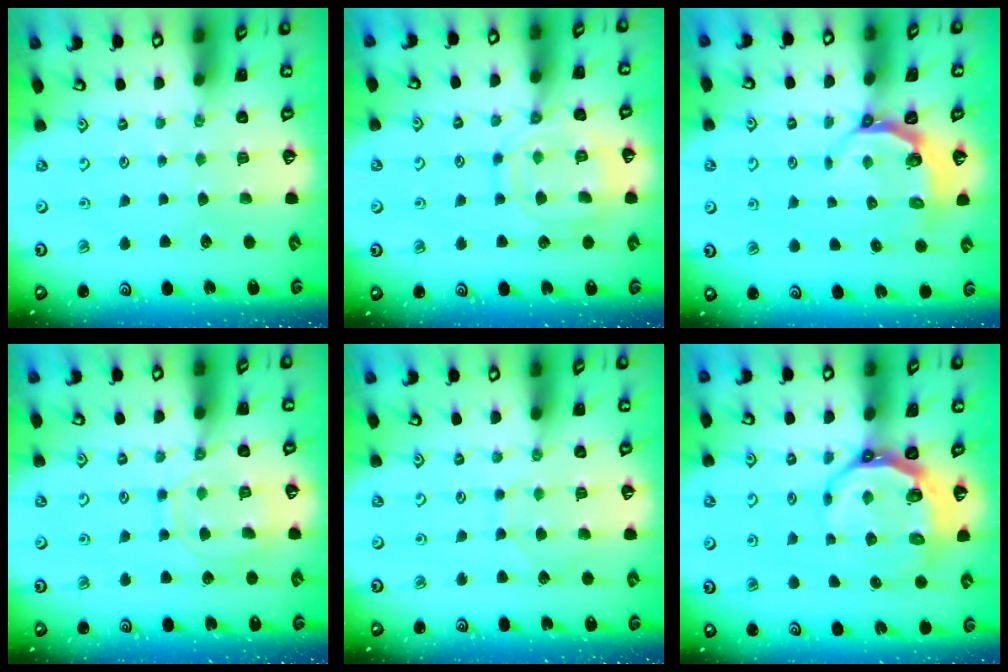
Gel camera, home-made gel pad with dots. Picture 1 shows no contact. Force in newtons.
{"total": 13.4, "press": 13.4, "slide": 1.2}
{"total": 4.8, "press": 3.7, "slide": 3.1}
{"total": 10.5, "press": 10.4, "slide": 1.0}
{"total": 4.7, "press": 4.6, "slide": 0.6}
{"total": 8.9, "press": 7.9, "slide": 4.1}